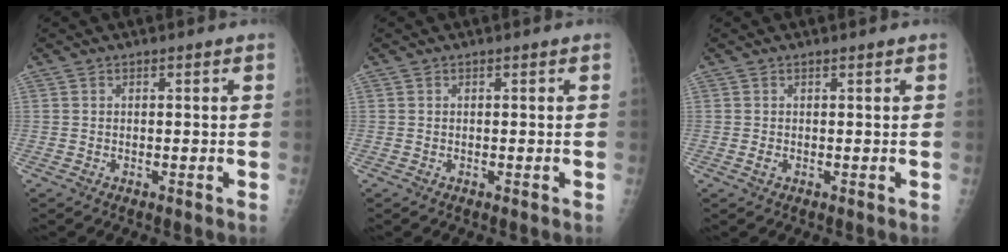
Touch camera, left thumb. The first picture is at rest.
{"total": 0.0}
{"total": 1.0, "force": [0.3, 0.5, 0.9], "torque": [-0.018, 0.005, 0.008]}